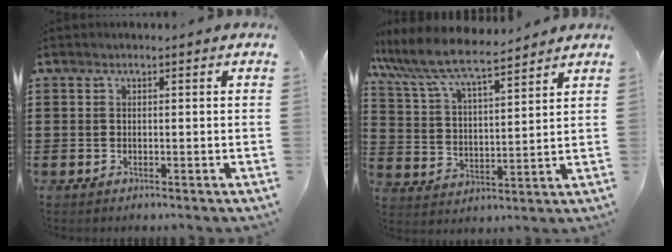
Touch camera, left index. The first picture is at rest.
{"total": 7.8, "force": [7.0, 0.8, 3.5], "torque": [-0.094, -0.034, 0.120]}